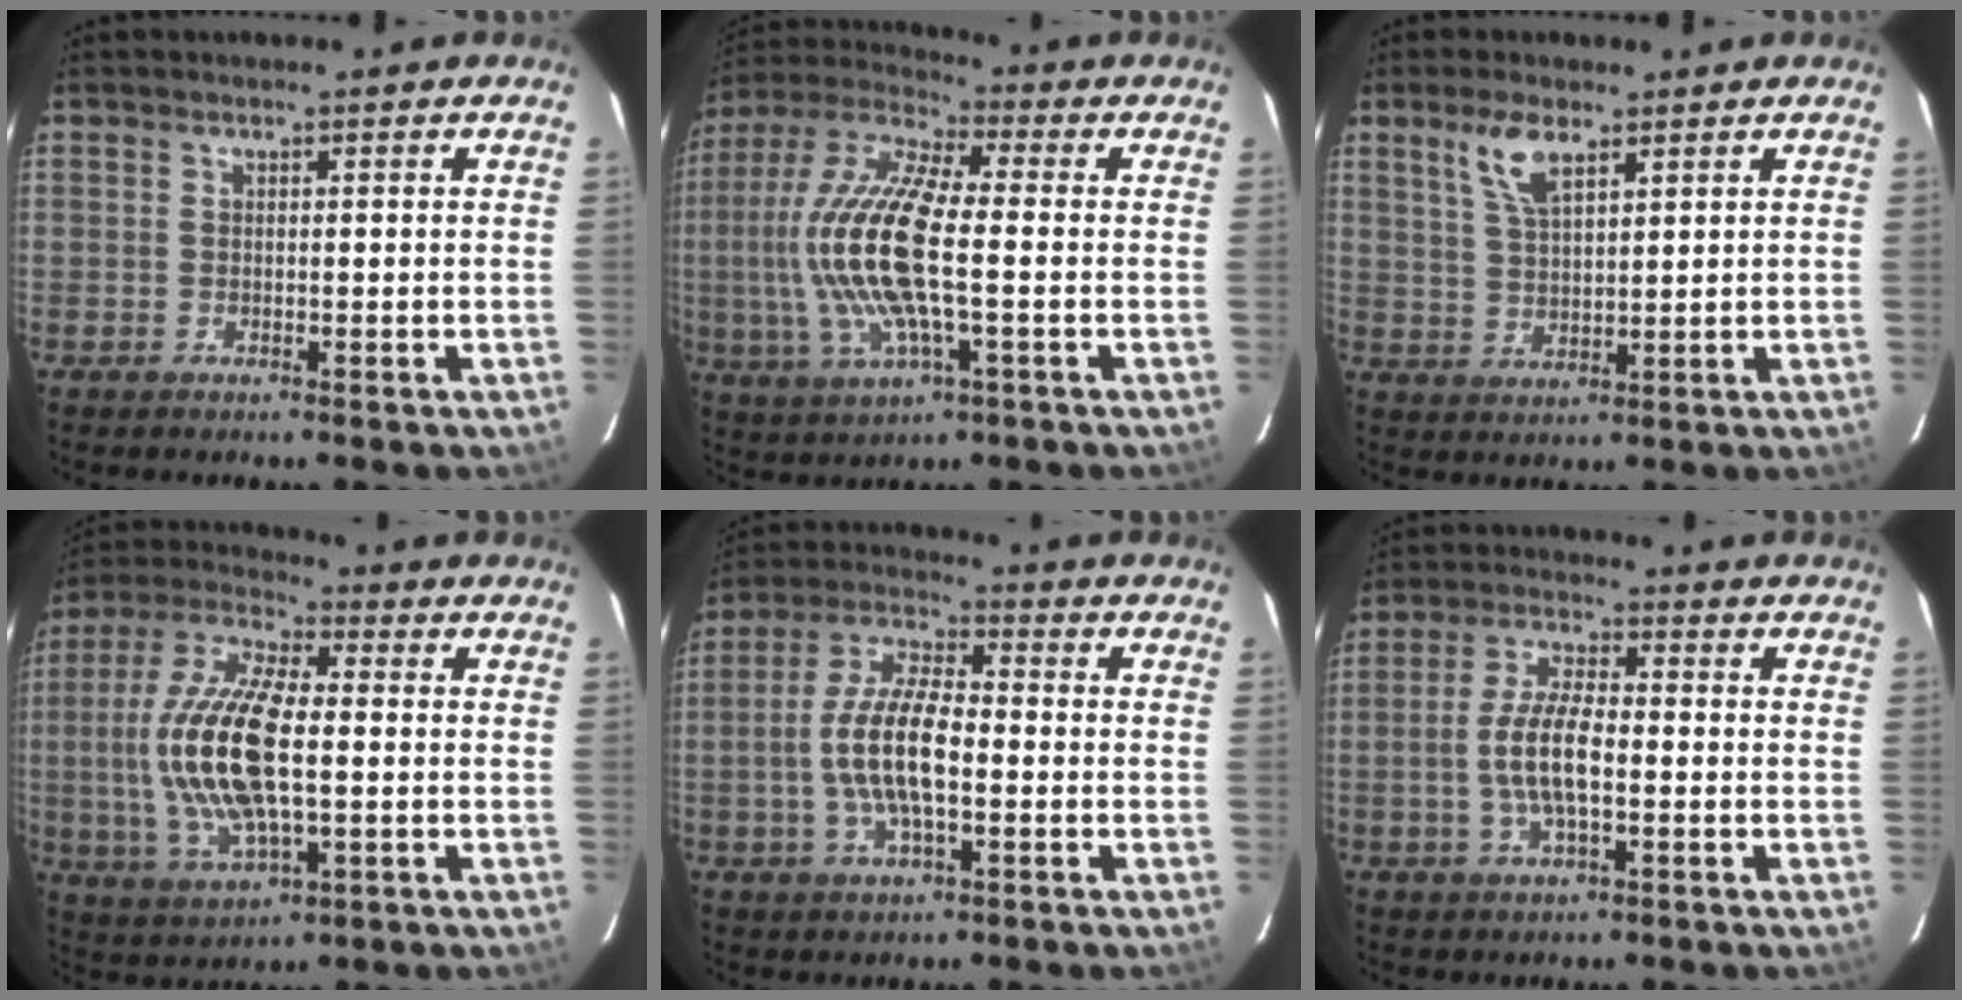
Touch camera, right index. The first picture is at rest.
{"total": 18.2, "force": [-1.1, 5.6, 17.3], "torque": [-0.348, 0.000, -0.027]}
{"total": 6.0, "force": [3.6, 2.2, 4.2], "torque": [-0.084, 0.005, 0.076]}
{"total": 18.0, "force": [-0.8, 7.2, 16.4], "torque": [-0.340, 0.003, -0.014]}
{"total": 11.9, "force": [-2.0, 4.3, 10.9], "torque": [-0.225, 0.006, -0.039]}
{"total": 8.5, "force": [-1.4, 2.9, 7.9], "torque": [-0.159, 0.005, -0.028]}